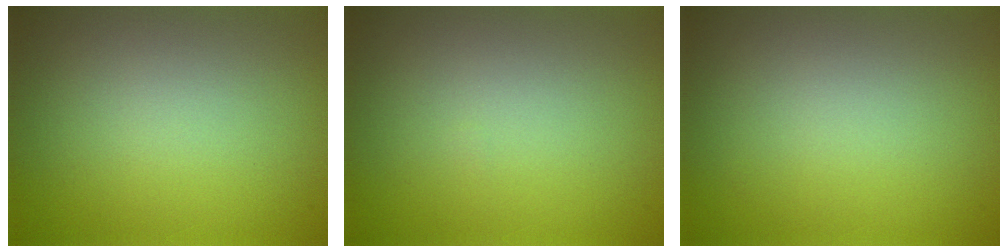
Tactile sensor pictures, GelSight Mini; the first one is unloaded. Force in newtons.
{"total": 0.0}
{"total": 0.0}